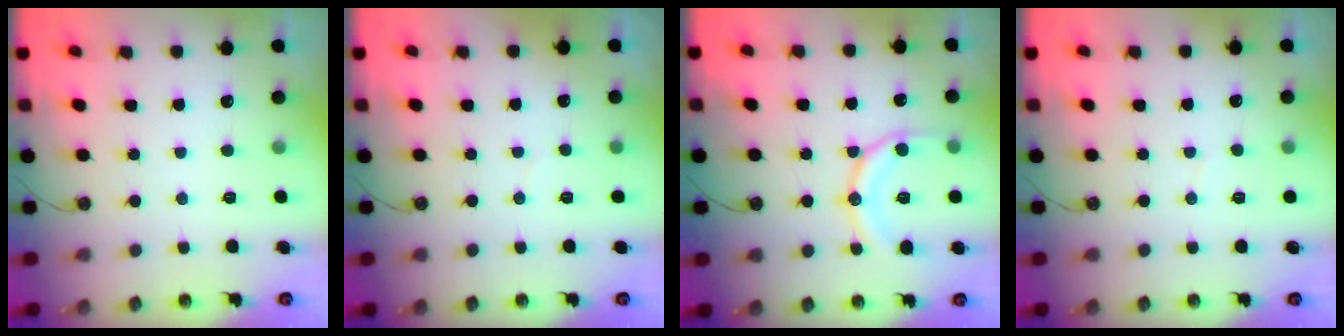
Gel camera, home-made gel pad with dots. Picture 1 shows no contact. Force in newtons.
{"total": 1.7, "press": 1.7, "slide": 0.1}
{"total": 13.3, "press": 13.2, "slide": 1.6}
{"total": 2.6, "press": 2.6, "slide": 0.3}